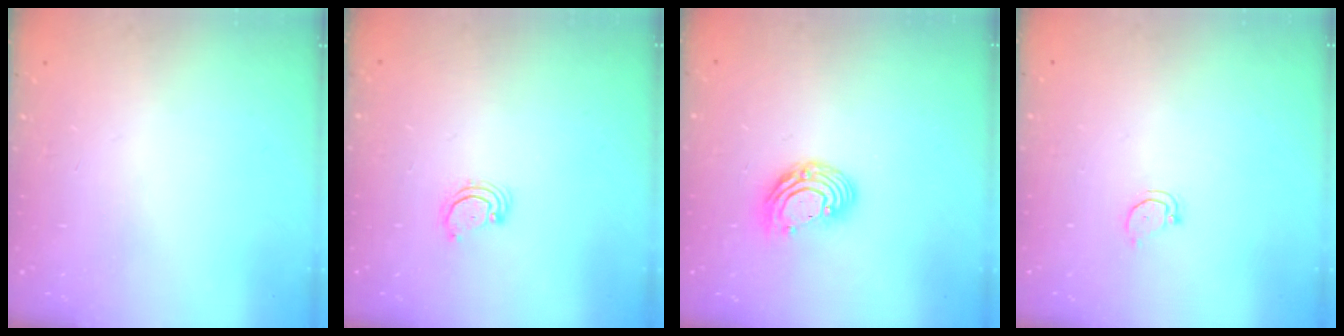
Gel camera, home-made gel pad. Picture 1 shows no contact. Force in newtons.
{"total": 2.8, "press": 2.8, "slide": 0.2}
{"total": 9.9, "press": 9.9, "slide": 0.8}
{"total": 2.5, "press": 2.5, "slide": 0.3}